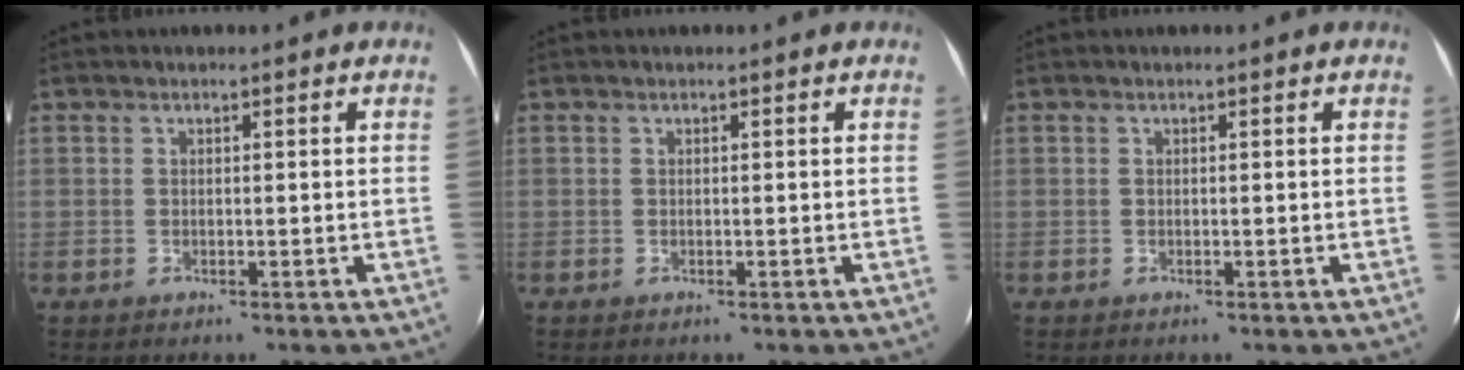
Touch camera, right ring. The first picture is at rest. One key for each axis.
{"total": 0.0}
{"total": 0.0}